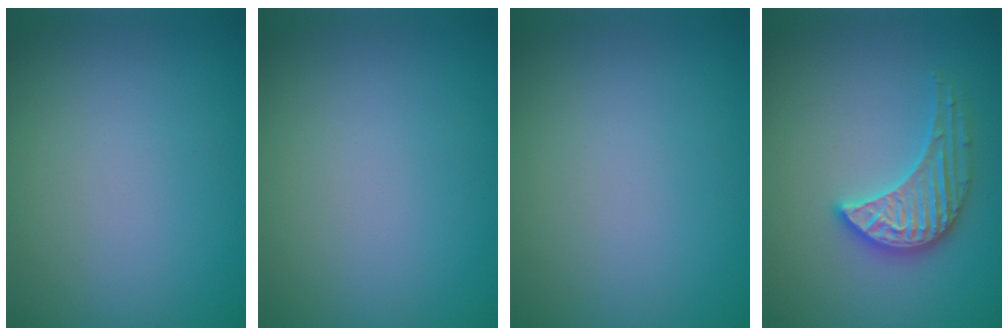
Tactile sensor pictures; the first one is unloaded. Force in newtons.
{"total": 0.0}
{"total": 0.0}
{"total": 3.3, "press": 3.3, "slide": 0.4}